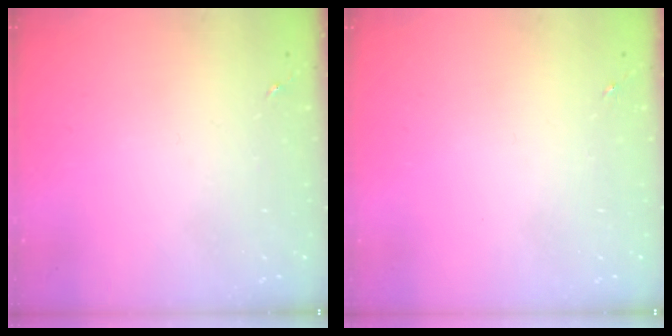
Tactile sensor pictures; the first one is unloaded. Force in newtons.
{"total": 0.0}